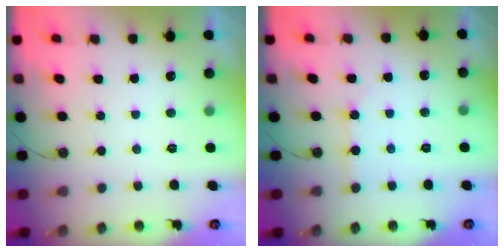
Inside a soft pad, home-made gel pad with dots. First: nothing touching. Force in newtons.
{"total": 2.2, "press": 2.2, "slide": 0.4}